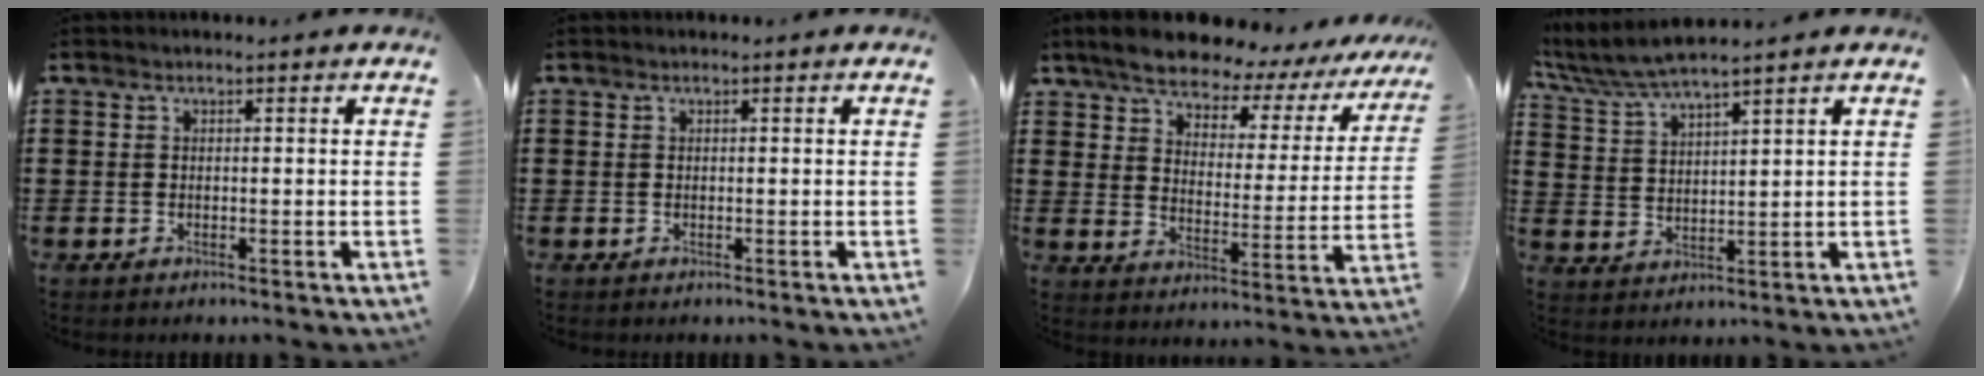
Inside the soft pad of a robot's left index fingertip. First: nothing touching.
{"total": 0.0}
{"total": 6.8, "force": [6.3, 1.7, 2.0], "torque": [-0.073, -0.036, 0.107]}
{"total": 5.3, "force": [4.8, 0.1, 2.1], "torque": [-0.059, -0.024, 0.084]}